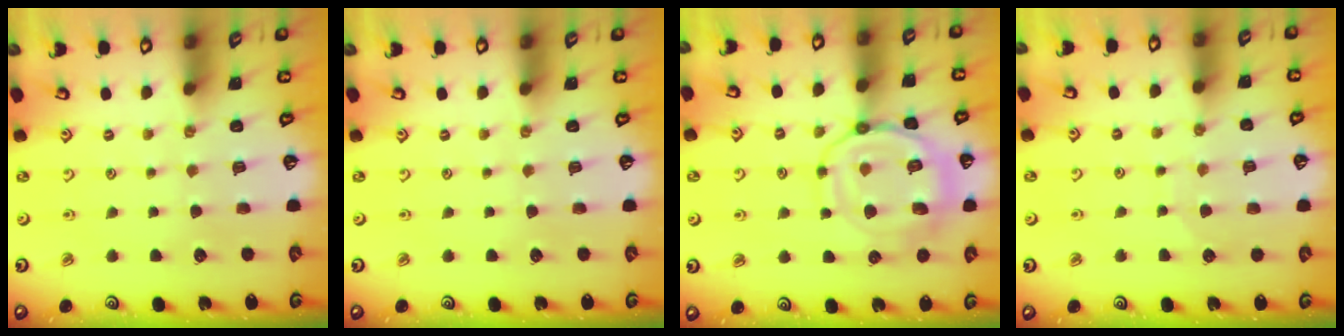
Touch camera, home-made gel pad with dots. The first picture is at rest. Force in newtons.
{"total": 0.0}
{"total": 15.1, "press": 15.1, "slide": 1.4}
{"total": 5.9, "press": 5.9, "slide": 0.4}